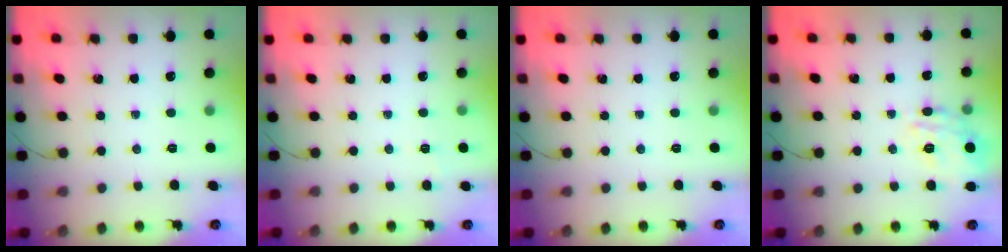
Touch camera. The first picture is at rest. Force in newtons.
{"total": 1.3, "press": 0.0, "slide": 1.3}
{"total": 0.0}
{"total": 16.0, "press": 16.0, "slide": 0.9}